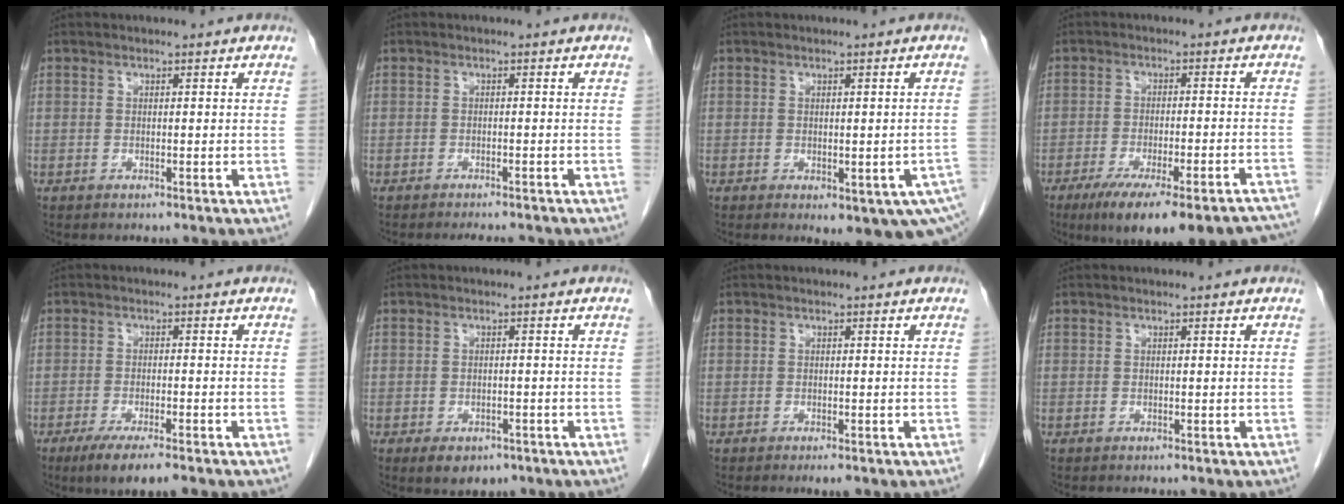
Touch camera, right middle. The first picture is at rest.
{"total": 4.9, "force": [-4.4, 0.9, 2.0], "torque": [-0.019, -0.006, -0.056]}
{"total": 10.7, "force": [-5.4, 4.3, 8.1], "torque": [-0.086, -0.008, -0.059]}
{"total": 21.2, "force": [-17.5, 3.7, 11.3], "torque": [-0.115, -0.009, -0.231]}
{"total": 7.1, "force": [-4.9, 0.9, 5.1], "torque": [-0.081, -0.017, -0.074]}
{"total": 4.6, "force": [-2.9, 2.7, 2.4], "torque": [-0.033, -0.004, -0.034]}
{"total": 1.6, "force": [-1.0, 0.5, 1.1], "torque": [-0.012, -0.003, -0.010]}
{"total": 0.0}